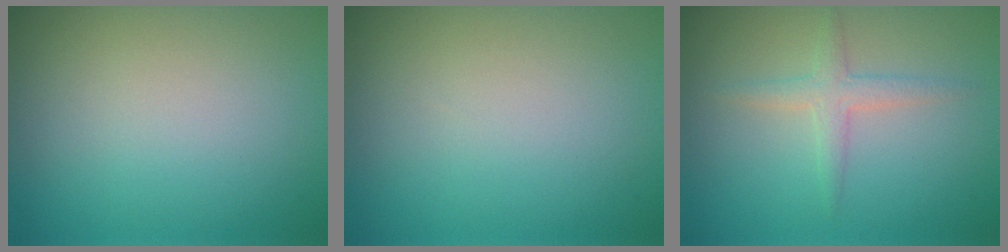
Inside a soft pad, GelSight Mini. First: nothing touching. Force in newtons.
{"total": 0.0}
{"total": 1.9, "press": 1.9, "slide": 0.1}